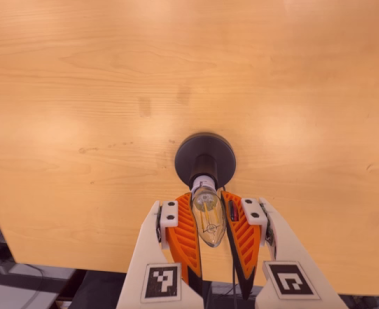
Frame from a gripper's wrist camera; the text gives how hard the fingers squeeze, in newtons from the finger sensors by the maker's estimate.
{"total": 22.7, "left": 22.3, "right": 23.0}